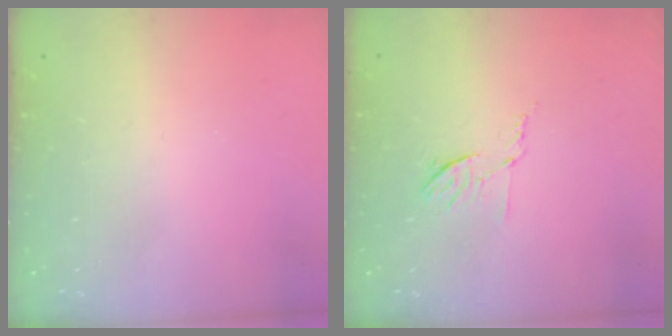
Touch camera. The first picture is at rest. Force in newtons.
{"total": 5.9, "press": 5.9, "slide": 1.0}